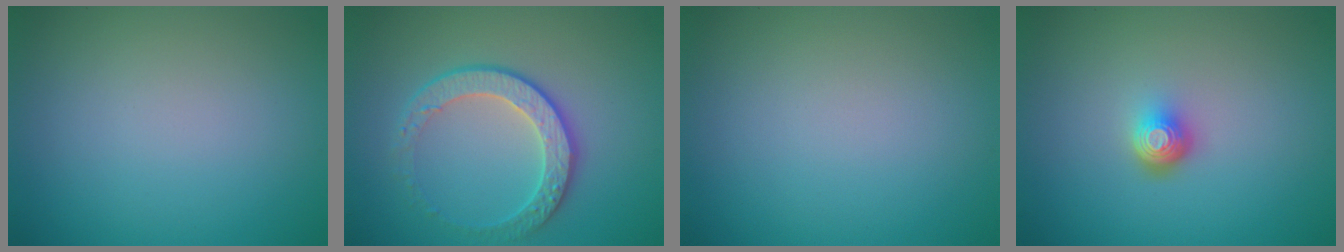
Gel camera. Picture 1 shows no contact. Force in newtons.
{"total": 3.7, "press": 3.3, "slide": 1.7}
{"total": 0.0}
{"total": 2.3, "press": 1.4, "slide": 1.8}